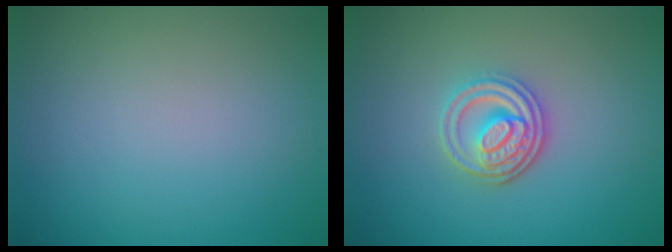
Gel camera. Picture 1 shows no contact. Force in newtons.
{"total": 3.6, "press": 3.1, "slide": 1.9}